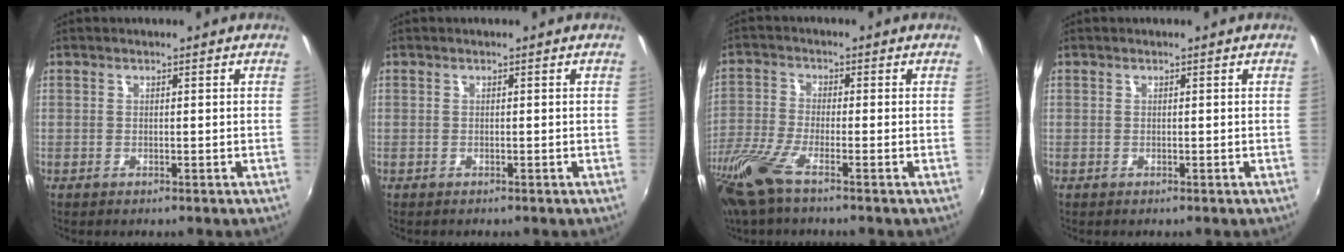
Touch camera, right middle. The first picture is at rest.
{"total": 0.0}
{"total": 9.8, "force": [-6.8, 1.4, 6.9], "torque": [-0.165, -0.037, -0.139]}
{"total": 0.0}